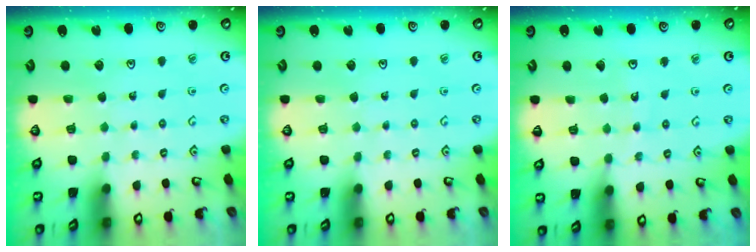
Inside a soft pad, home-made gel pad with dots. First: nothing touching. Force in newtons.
{"total": 0.0}
{"total": 2.9, "press": 2.9, "slide": 0.3}